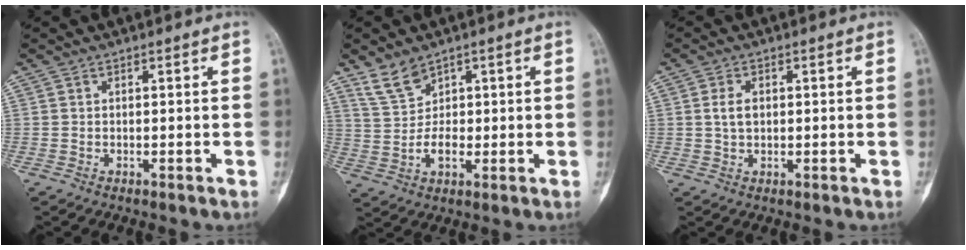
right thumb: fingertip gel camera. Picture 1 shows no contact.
{"total": 6.1, "force": [3.5, 4.1, 2.9], "torque": [-0.041, -0.020, 0.079]}
{"total": 3.1, "force": [0.4, 1.9, 2.3], "torque": [-0.040, 0.003, 0.008]}